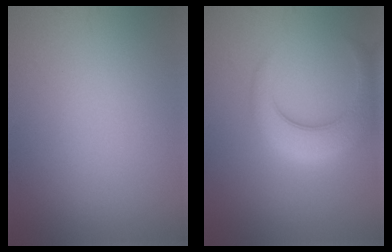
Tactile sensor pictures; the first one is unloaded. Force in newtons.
{"total": 5.8, "press": 5.8, "slide": 0.2}